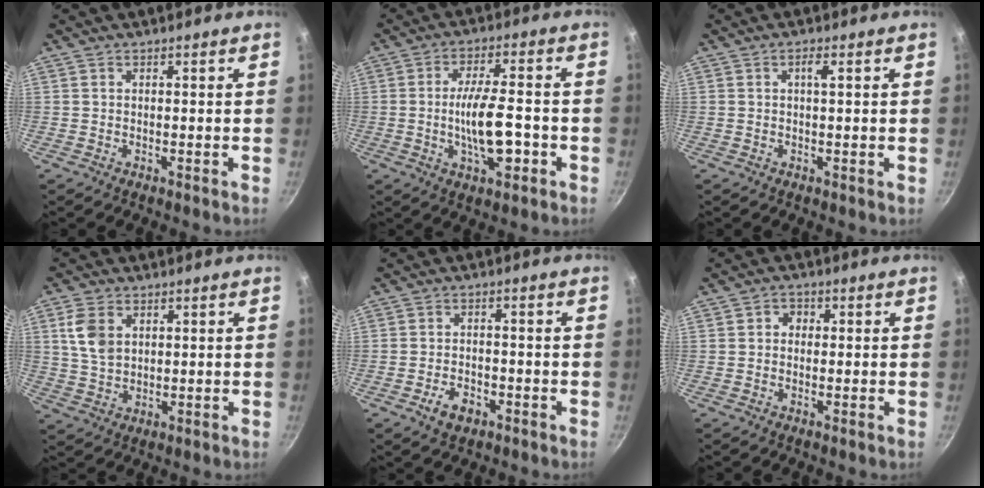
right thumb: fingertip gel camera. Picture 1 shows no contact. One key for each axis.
{"total": 10.5, "fx": -2.4, "fy": 3.7, "fz": 9.5, "tx": -0.153, "ty": 0.015, "tz": -0.043}
{"total": 1.9, "fx": 0.4, "fy": 0.3, "fz": 1.8, "tx": -0.035, "ty": 0.002, "tz": 0.007}
{"total": 7.0, "fx": 2.2, "fy": 4.8, "fz": 4.6, "tx": -0.080, "ty": -0.006, "tz": 0.045}
{"total": 4.5, "fx": -2.4, "fy": 2.8, "fz": 2.7, "tx": -0.040, "ty": 0.014, "tz": -0.040}
{"total": 2.4, "fx": 0.1, "fy": 2.1, "fz": 1.1, "tx": -0.006, "ty": 0.006, "tz": -0.003}